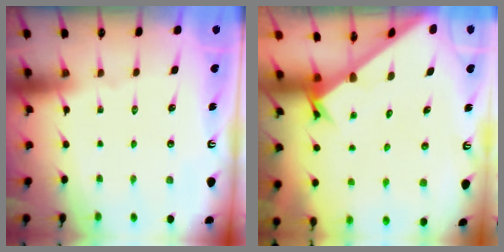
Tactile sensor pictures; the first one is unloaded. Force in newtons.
{"total": 2.6, "press": 2.6, "slide": 0.2}